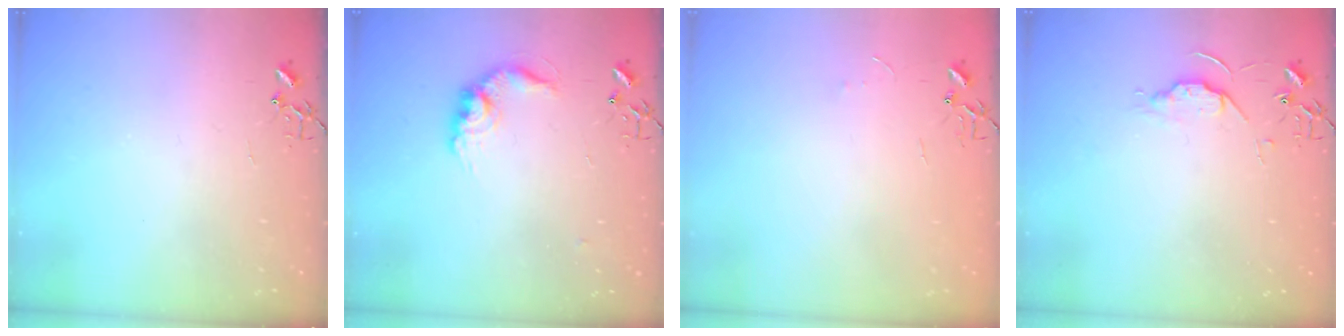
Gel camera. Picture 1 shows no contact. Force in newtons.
{"total": 11.9, "press": 11.9, "slide": 0.7}
{"total": 3.2, "press": 3.2, "slide": 0.4}
{"total": 5.7, "press": 5.6, "slide": 0.8}